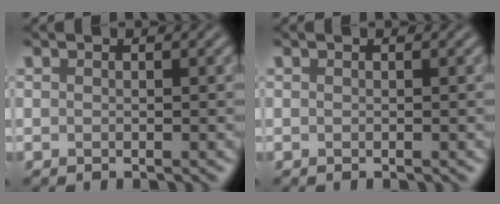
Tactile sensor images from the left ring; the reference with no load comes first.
{"total": 0.0}